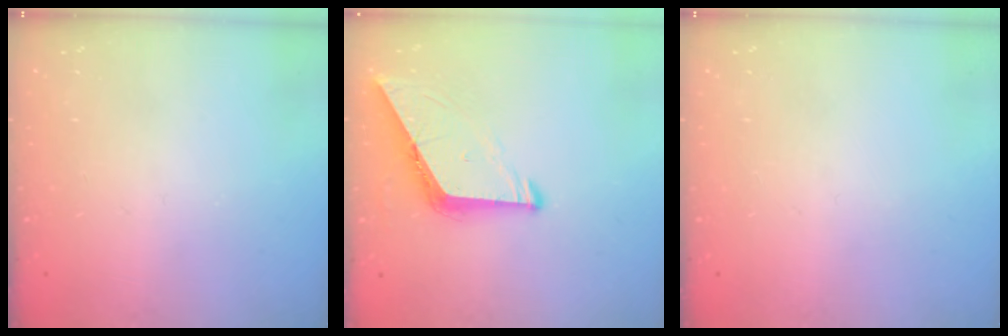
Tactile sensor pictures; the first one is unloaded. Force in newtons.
{"total": 8.6, "press": 8.5, "slide": 0.9}
{"total": 0.0}